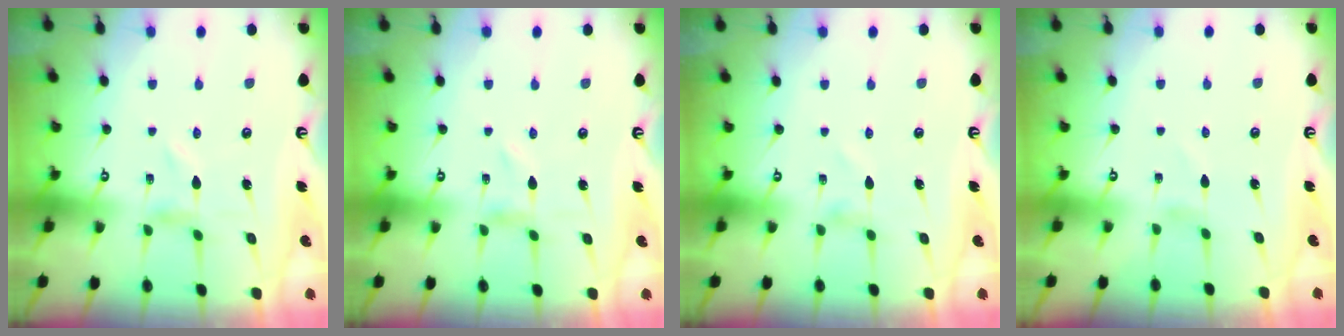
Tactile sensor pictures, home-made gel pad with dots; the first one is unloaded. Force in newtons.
{"total": 0.0}
{"total": 0.7, "press": 0.7, "slide": 0.1}
{"total": 1.1, "press": 1.1, "slide": 0.1}